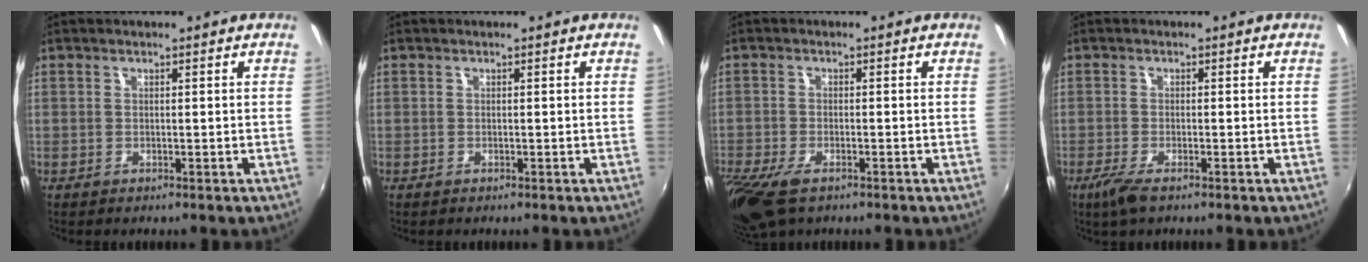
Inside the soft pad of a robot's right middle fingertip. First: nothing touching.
{"total": 0.0}
{"total": 9.5, "force": [-6.5, 3.6, 5.9], "torque": [-0.147, -0.042, -0.123]}
{"total": 3.7, "force": [-2.4, 0.7, 2.7], "torque": [-0.064, -0.013, -0.047]}